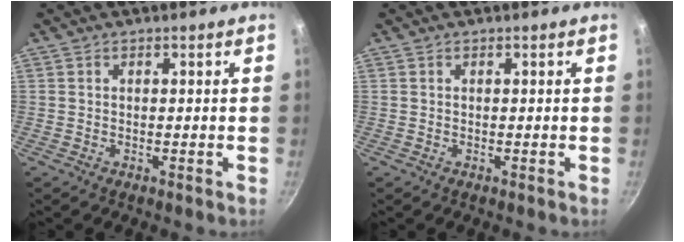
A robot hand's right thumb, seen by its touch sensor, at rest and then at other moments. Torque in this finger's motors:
{"motor_torque": [-0.27, 0.26, 0.02, -0.04, 0.02]}